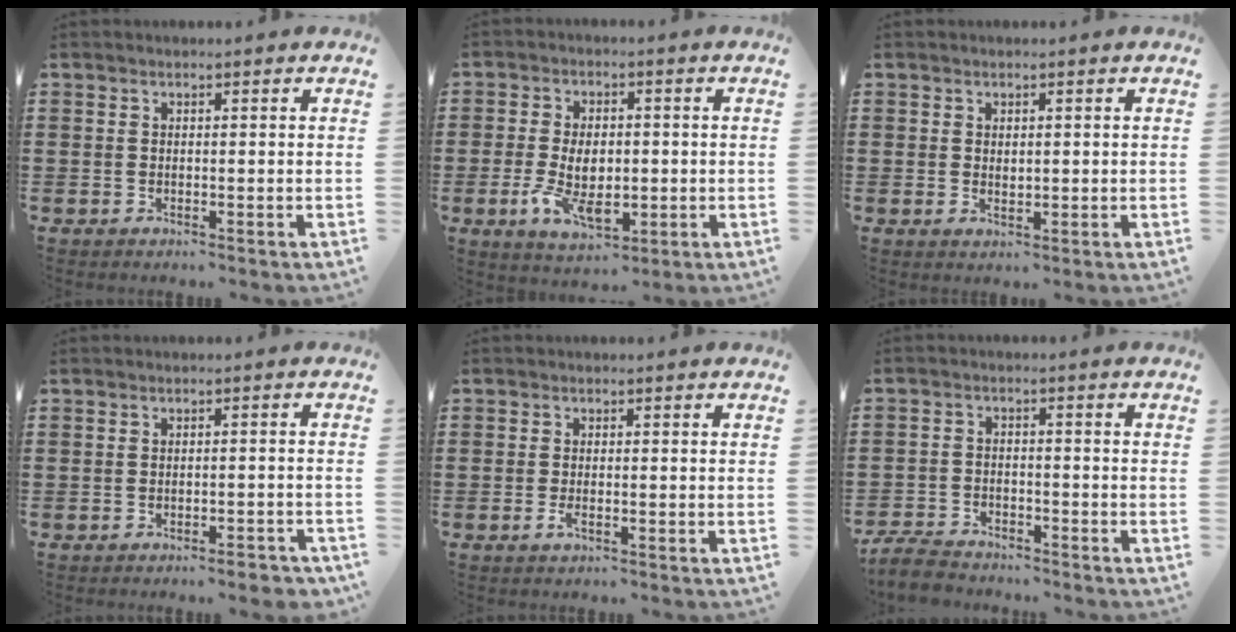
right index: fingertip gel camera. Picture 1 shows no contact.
{"total": 7.3, "force": [-1.3, 4.1, 5.9], "torque": [-0.117, -0.002, -0.025]}
{"total": 1.0, "force": [0.3, 0.6, 0.8], "torque": [-0.018, 0.003, 0.005]}
{"total": 2.4, "force": [-2.2, 0.2, 1.1], "torque": [-0.021, 0.000, -0.041]}
{"total": 1.3, "force": [-0.6, 0.3, 1.1], "torque": [-0.028, -0.007, -0.012]}
{"total": 4.4, "force": [-4.2, 0.7, 1.0], "torque": [-0.040, -0.004, -0.089]}